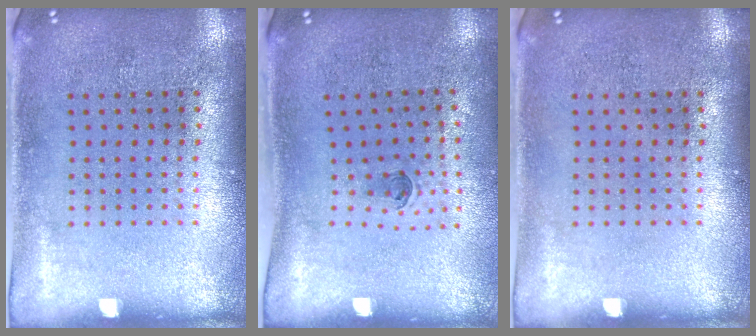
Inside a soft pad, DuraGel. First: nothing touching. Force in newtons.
{"total": 0.5, "press": 0.3, "slide": 0.4}
{"total": 0.0}